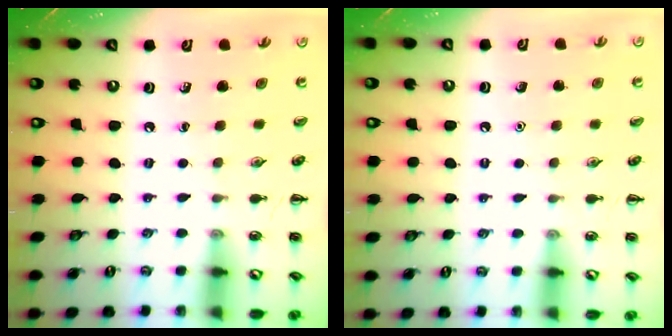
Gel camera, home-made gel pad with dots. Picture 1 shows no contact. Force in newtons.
{"total": 1.5, "press": 1.5, "slide": 0.2}